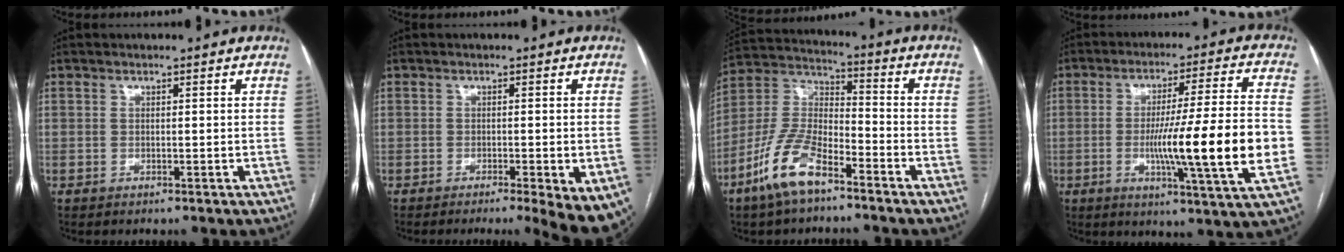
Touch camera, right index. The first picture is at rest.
{"total": 9.7, "force": [-6.3, 2.0, 7.1], "torque": [-0.054, -0.015, -0.087]}
{"total": 12.2, "force": [-7.8, 4.2, 8.4], "torque": [-0.188, -0.002, -0.157]}
{"total": 18.0, "force": [-3.0, -0.8, 17.8], "torque": [-0.268, -0.012, -0.050]}